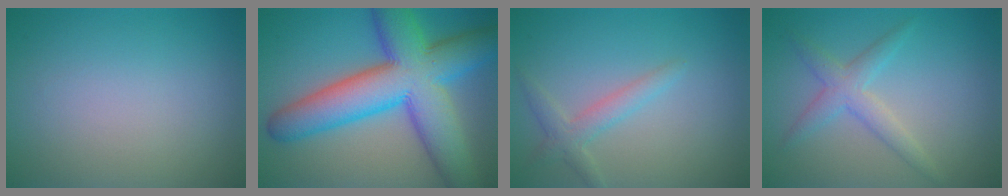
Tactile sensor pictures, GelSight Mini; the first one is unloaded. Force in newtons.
{"total": 12.8, "press": 12.8, "slide": 0.3}
{"total": 2.2, "press": 2.2, "slide": 0.1}
{"total": 2.6, "press": 2.6, "slide": 0.1}